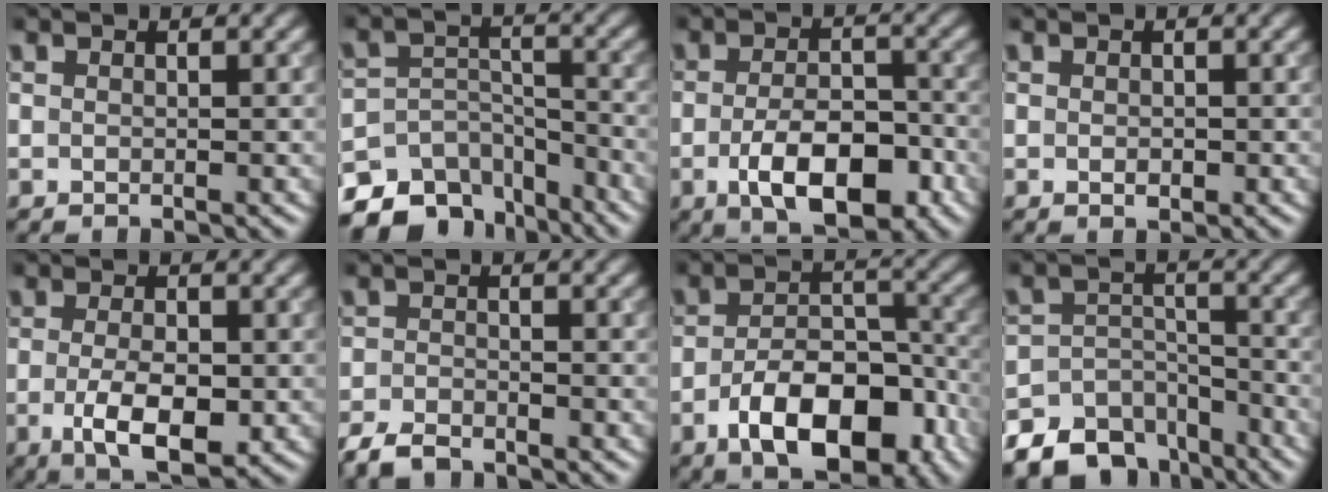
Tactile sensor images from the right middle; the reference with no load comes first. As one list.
[{"total": 9.5, "force": [-7.7, 5.0, 2.6], "torque": [-0.025, 0.001, -0.115]}, {"total": 7.1, "force": [-2.8, 3.3, 5.6], "torque": [-0.094, -0.004, -0.045]}, {"total": 0.8, "force": [-0.1, 0.5, 0.6], "torque": [-0.007, -0.002, -0.001]}, {"total": 5.1, "force": [-1.3, 2.1, 4.4], "torque": [-0.086, -0.011, -0.019]}, {"total": 2.9, "force": [-2.5, 0.9, 1.1], "torque": [-0.020, -0.005, -0.055]}, {"total": 9.5, "force": [-4.6, 4.7, 6.9], "torque": [-0.113, -0.002, -0.069]}, {"total": 9.0, "force": [-7.1, 5.0, 2.4], "torque": [-0.019, -0.002, -0.107]}]